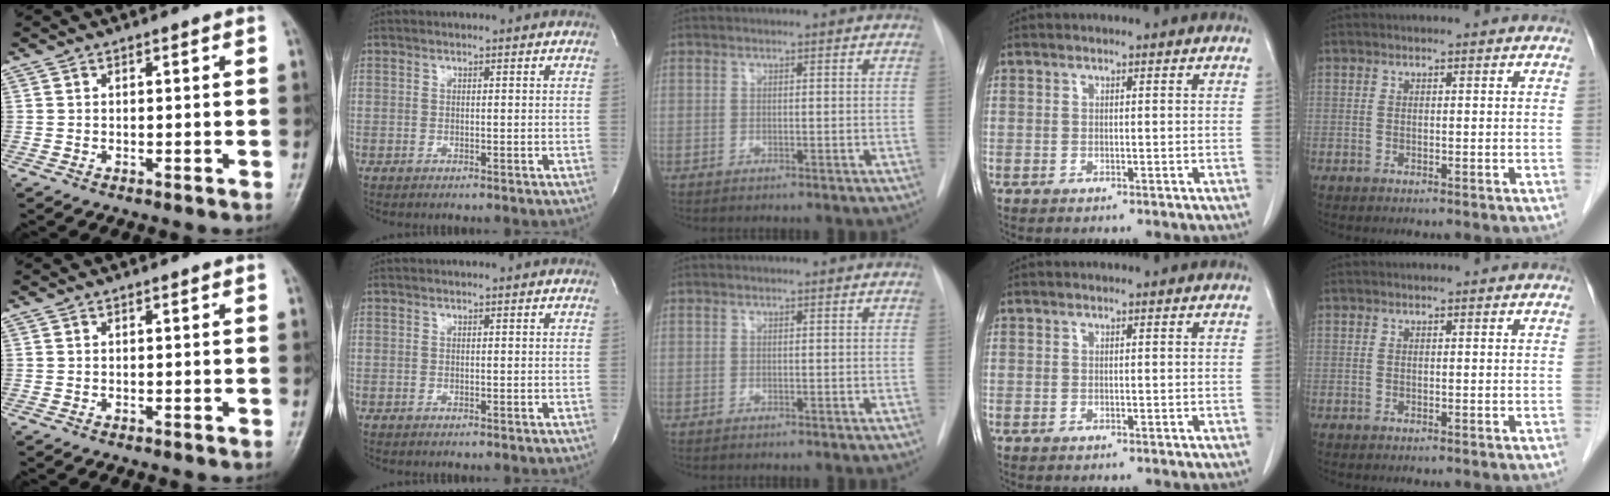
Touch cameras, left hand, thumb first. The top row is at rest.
{}